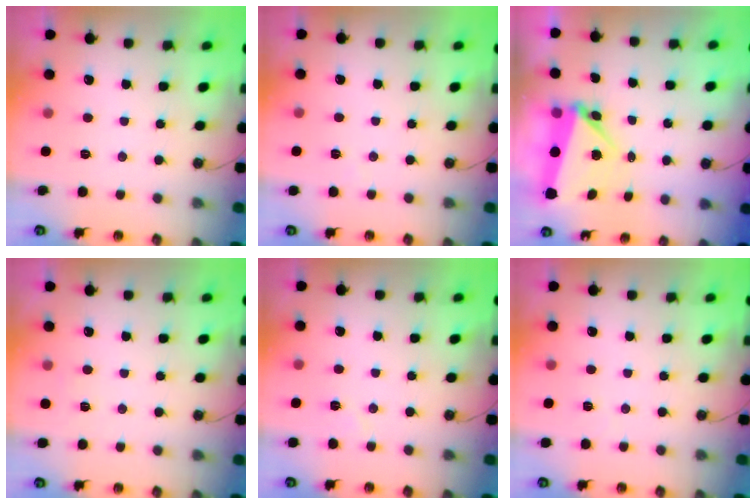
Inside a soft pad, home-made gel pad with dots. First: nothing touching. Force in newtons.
{"total": 3.3, "press": 1.9, "slide": 2.7}
{"total": 6.2, "press": 6.0, "slide": 1.2}
{"total": 2.7, "press": 2.4, "slide": 1.3}
{"total": 5.3, "press": 4.4, "slide": 2.8}
{"total": 1.5, "press": 1.5, "slide": 0.2}